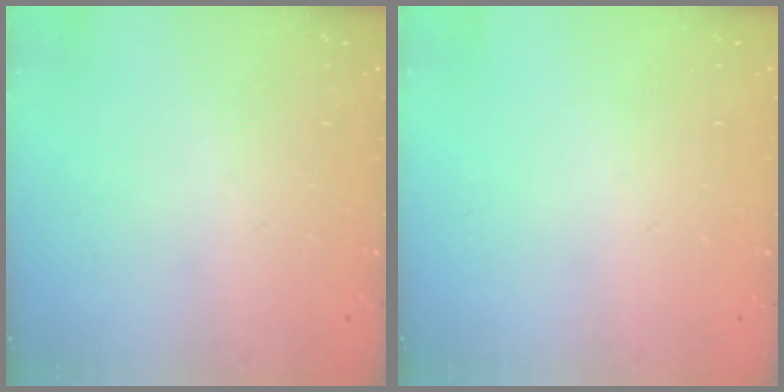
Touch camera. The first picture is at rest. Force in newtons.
{"total": 0.0}